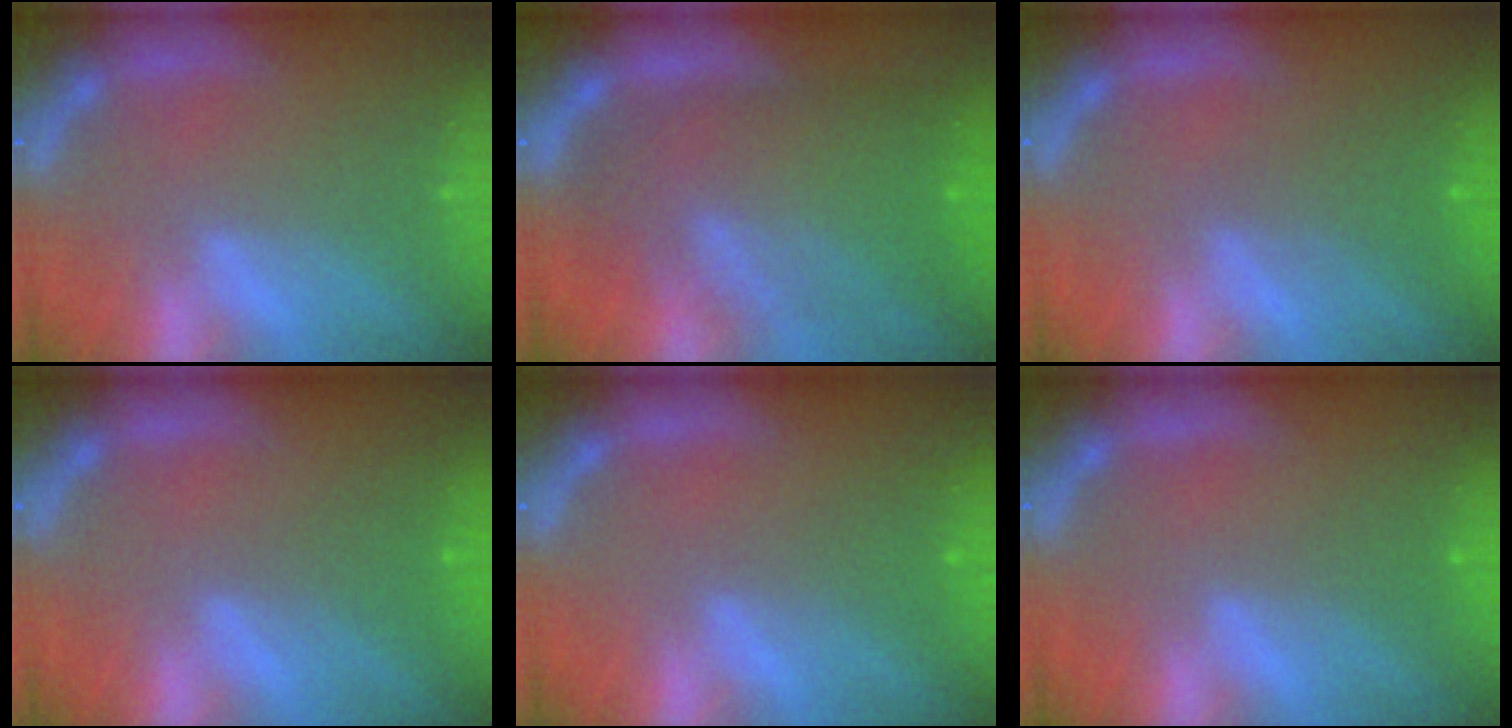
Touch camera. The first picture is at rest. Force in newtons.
{"total": 10.0}
{"total": 2.5}
{"total": 1.5}
{"total": 1.4}
{"total": 1.0}